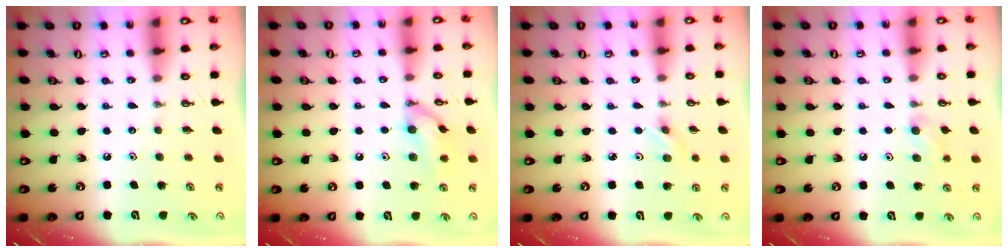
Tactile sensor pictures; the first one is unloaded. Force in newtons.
{"total": 11.6, "press": 11.4, "slide": 1.7}
{"total": 2.9, "press": 2.6, "slide": 1.4}
{"total": 6.7, "press": 6.6, "slide": 1.5}